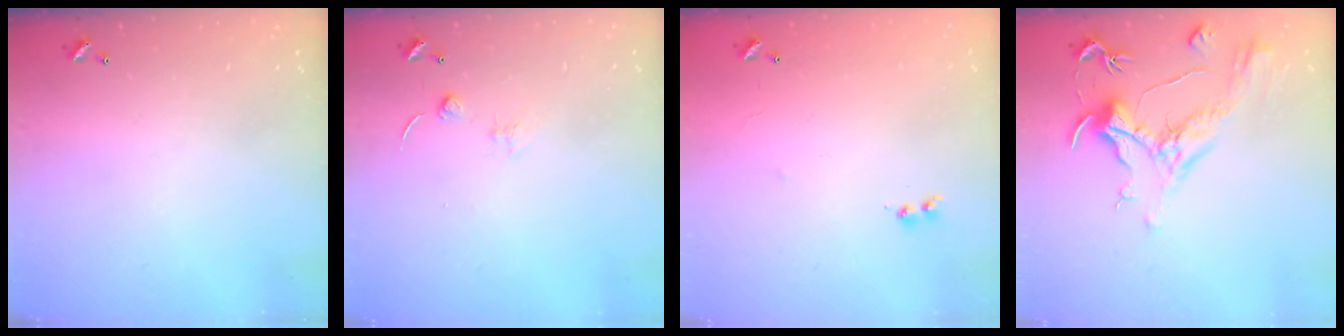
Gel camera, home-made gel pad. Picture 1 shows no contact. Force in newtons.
{"total": 0.9, "press": 0.9, "slide": 0.3}
{"total": 7.3, "press": 7.3, "slide": 0.5}
{"total": 1.1, "press": 0.1, "slide": 1.1}